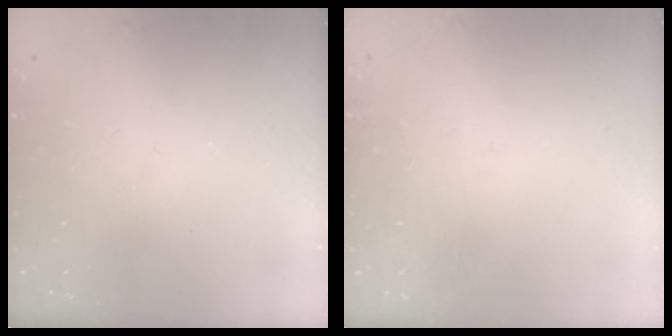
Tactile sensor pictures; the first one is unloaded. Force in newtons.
{"total": 2.7, "press": 2.7, "slide": 0.3}